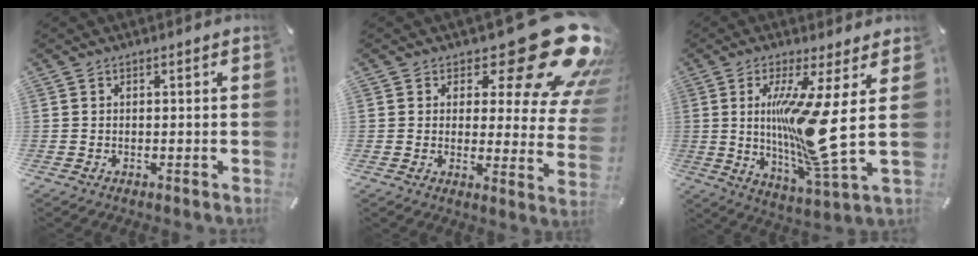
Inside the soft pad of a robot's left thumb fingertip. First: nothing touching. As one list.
[{"total": 23.4, "force": [12.6, 9.1, 17.5], "torque": [-0.208, -0.087, 0.204]}, {"total": 19.1, "force": [2.3, 2.4, 18.8], "torque": [-0.350, -0.041, 0.022]}]